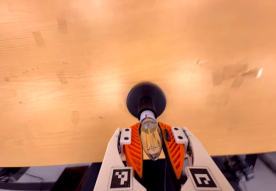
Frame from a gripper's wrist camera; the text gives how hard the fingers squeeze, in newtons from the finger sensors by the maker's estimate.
{"total": 19.2, "left": 17.3, "right": 21.2}